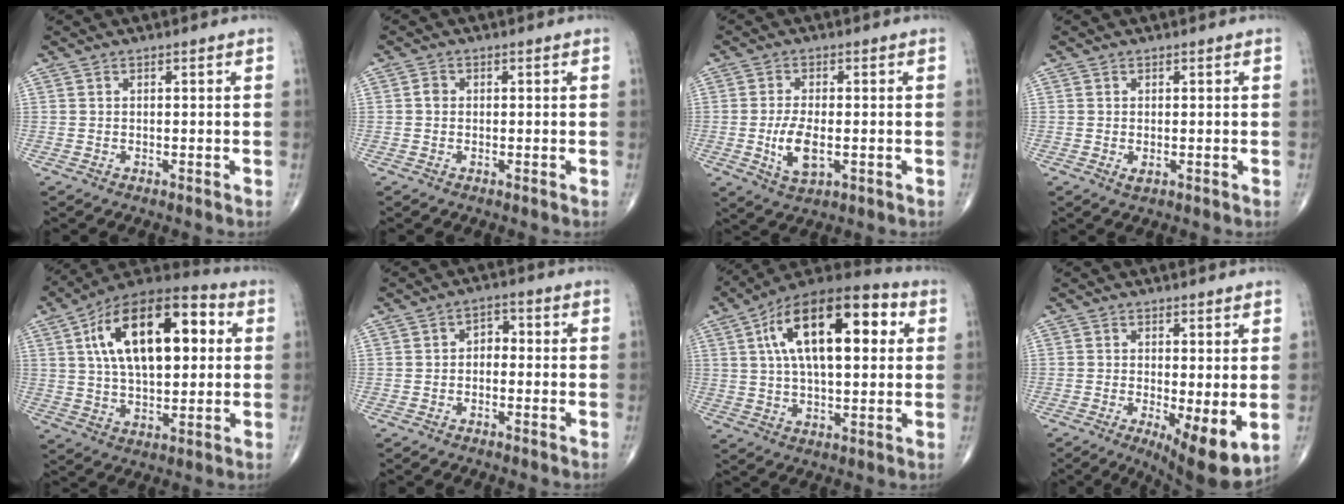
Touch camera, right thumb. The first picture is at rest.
{"total": 1.3, "force": [0.0, 1.1, 0.7], "torque": [-0.007, 0.003, -0.003]}
{"total": 6.7, "force": [-1.2, 3.1, 5.8], "torque": [-0.113, -0.006, -0.016]}
{"total": 1.2, "force": [-0.2, 0.6, 1.0], "torque": [-0.018, -0.004, -0.002]}
{"total": 22.4, "force": [5.2, 11.2, 18.7], "torque": [-0.286, 0.016, 0.075]}
{"total": 3.0, "force": [-0.4, 2.1, 2.1], "torque": [-0.014, 0.015, -0.018]}
{"total": 22.3, "force": [5.9, 10.2, 18.9], "torque": [-0.295, 0.018, 0.086]}
{"total": 9.8, "force": [-1.7, 3.1, 9.2], "torque": [-0.137, -0.027, -0.019]}